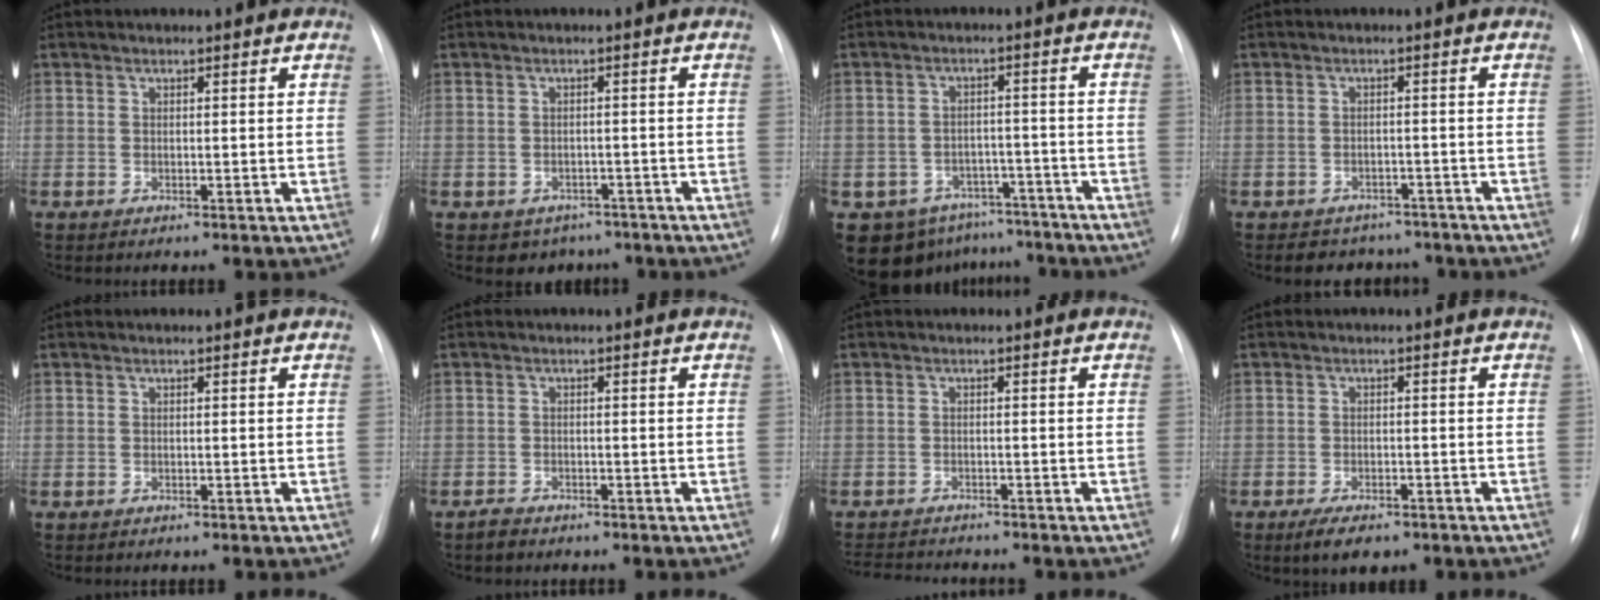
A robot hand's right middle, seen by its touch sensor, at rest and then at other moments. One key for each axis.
{"total": 4.1, "fx": -2.8, "fy": 2.9, "fz": 0.4, "tx": 0.000, "ty": 0.014, "tz": -0.033}
{"total": 11.0, "fx": -8.2, "fy": 7.0, "fz": 2.1, "tx": -0.029, "ty": 0.025, "tz": -0.102}
{"total": 5.8, "fx": -4.9, "fy": 3.1, "fz": 0.3, "tx": 0.005, "ty": 0.014, "tz": -0.060}
{"total": 0.0}
{"total": 1.4, "fx": -1.2, "fy": 0.6, "fz": 0.3, "tx": -0.013, "ty": -0.002, "tz": -0.021}
{"total": 5.3, "fx": -5.1, "fy": 0.5, "fz": 1.2, "tx": -0.019, "ty": -0.011, "tz": -0.081}
{"total": 4.6, "fx": -3.2, "fy": 1.7, "fz": 2.8, "tx": -0.050, "ty": -0.006, "tz": -0.045}